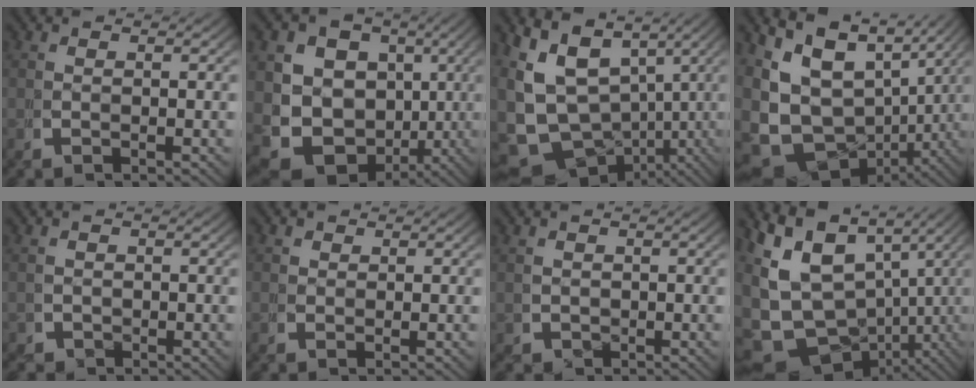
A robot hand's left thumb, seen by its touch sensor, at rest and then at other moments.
{"total": 13.4, "force": [-2.2, 11.0, 7.3], "torque": [-0.152, -0.053, -0.024]}
{"total": 15.9, "force": [-2.7, 11.7, 10.4], "torque": [-0.215, -0.088, -0.003]}
{"total": 15.4, "force": [-0.7, 11.5, 10.3], "torque": [-0.213, -0.064, 0.020]}
{"total": 1.4, "force": [-0.8, 1.1, 0.1], "torque": [0.007, -0.009, -0.011]}
{"total": 1.2, "force": [0.9, 0.8, 0.2], "torque": [-0.002, -0.004, 0.019]}
{"total": 1.5, "force": [-0.1, 1.5, 0.3], "torque": [-0.006, -0.012, 0.005]}
{"total": 17.4, "force": [-2.3, 12.7, 11.7], "torque": [-0.241, -0.079, 0.001]}